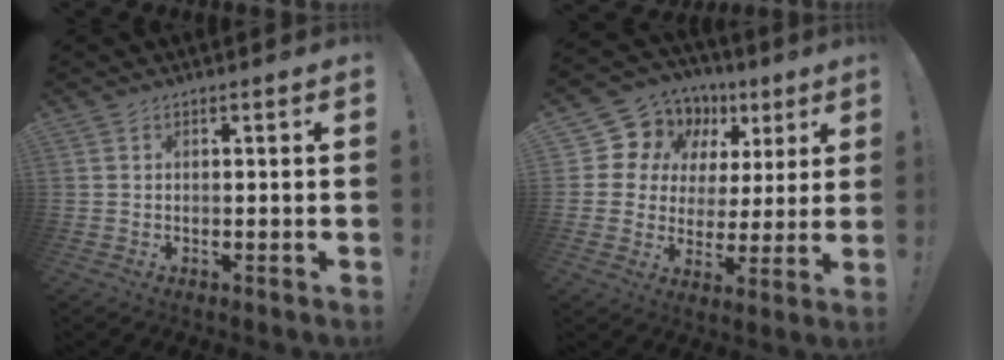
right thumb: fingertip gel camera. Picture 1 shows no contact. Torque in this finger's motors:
{"motor_torque": [-0.05, 0.05, -0.20, 0.25, -0.07]}